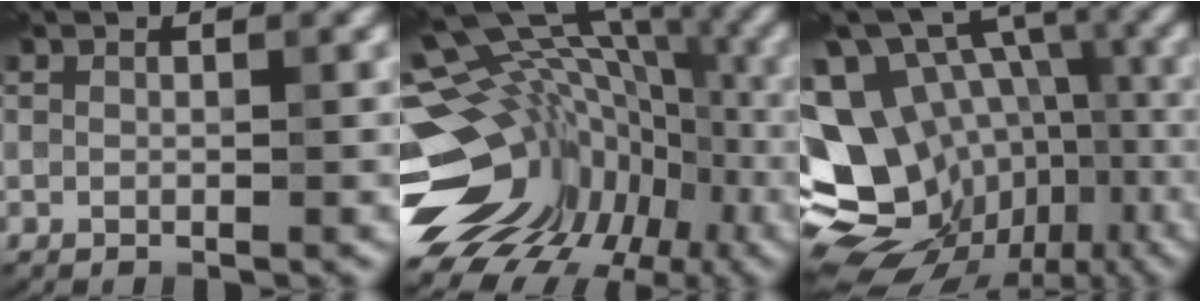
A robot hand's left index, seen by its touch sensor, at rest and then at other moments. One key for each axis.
{"total": 16.5, "fx": -4.2, "fy": 11.9, "fz": 10.6, "tx": -0.158, "ty": 0.025, "tz": -0.032}
{"total": 17.1, "fx": -5.1, "fy": 13.5, "fz": 9.2, "tx": -0.186, "ty": -0.001, "tz": -0.042}